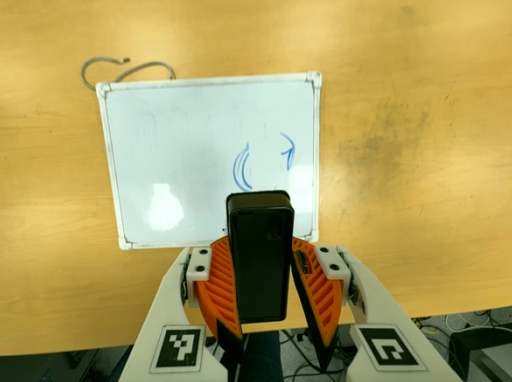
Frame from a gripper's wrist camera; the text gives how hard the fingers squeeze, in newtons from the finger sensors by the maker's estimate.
{"total": 7.0, "left": 7.7, "right": 6.3}